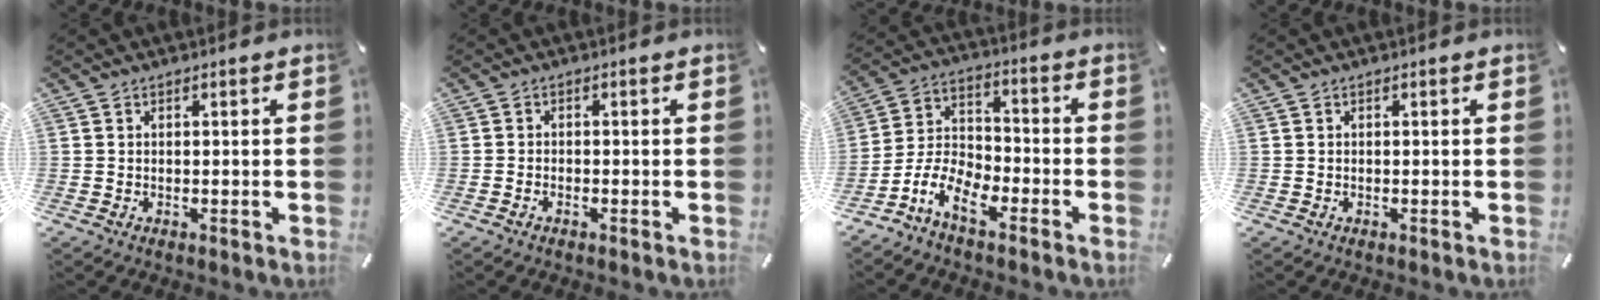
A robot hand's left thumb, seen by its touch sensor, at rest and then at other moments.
{"total": 1.0, "force": [-0.8, 0.3, 0.4], "torque": [-0.009, 0.000, -0.016]}
{"total": 9.6, "force": [-7.0, 4.3, 4.8], "torque": [-0.112, 0.019, -0.139]}
{"total": 0.0}